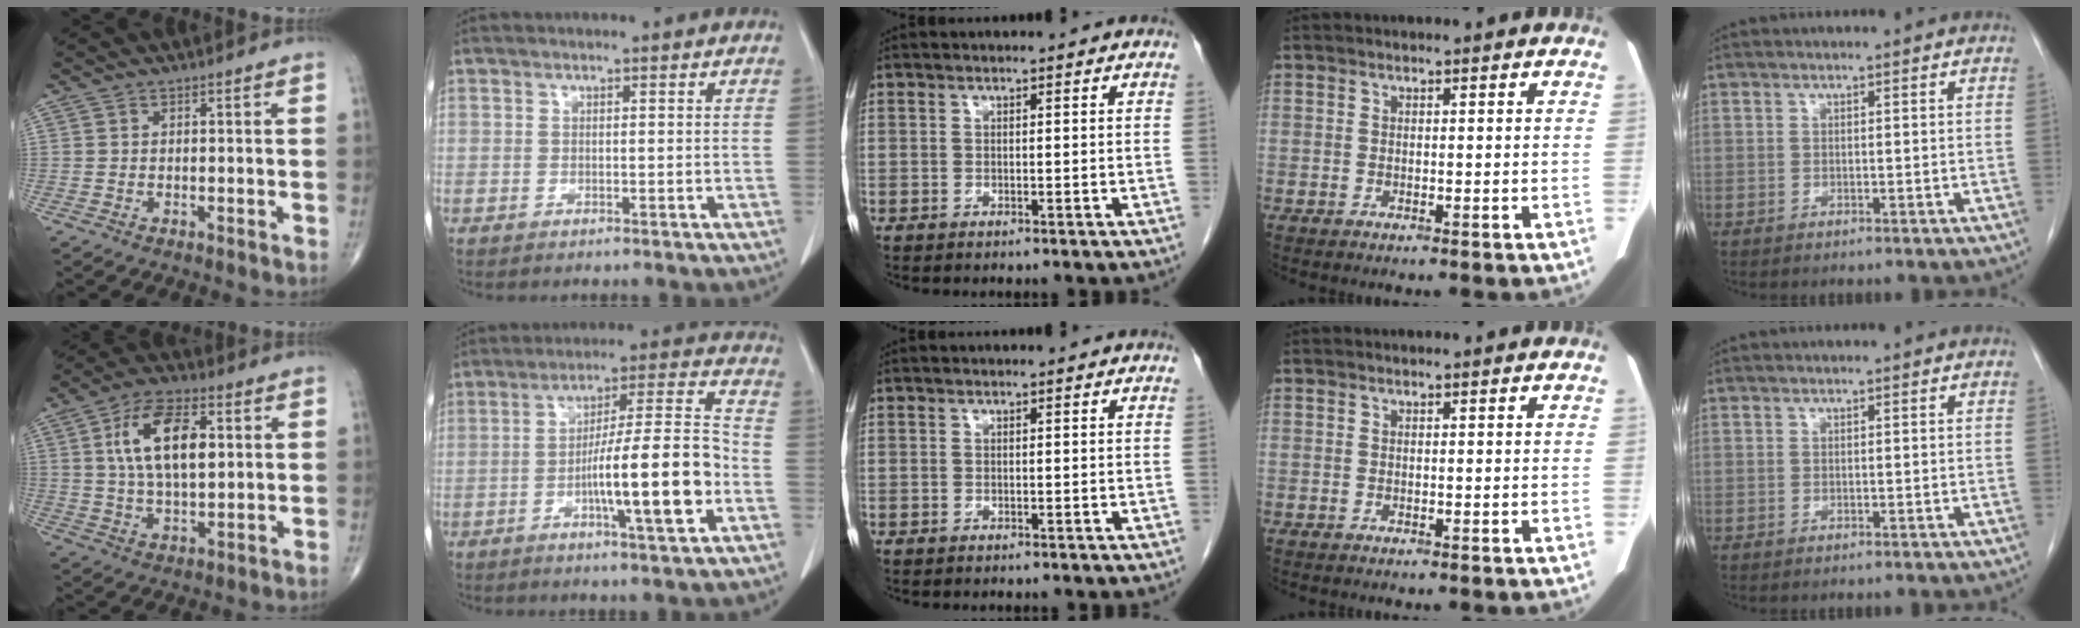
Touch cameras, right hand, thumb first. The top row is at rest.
{"thumb": {"total": 13.8, "force": [3.1, 6.8, 11.6], "torque": [-0.198, 0.001, 0.053]}, "index": {"total": 14.9, "force": [-4.5, 0.8, 14.2], "torque": [-0.230, 0.009, -0.071]}}